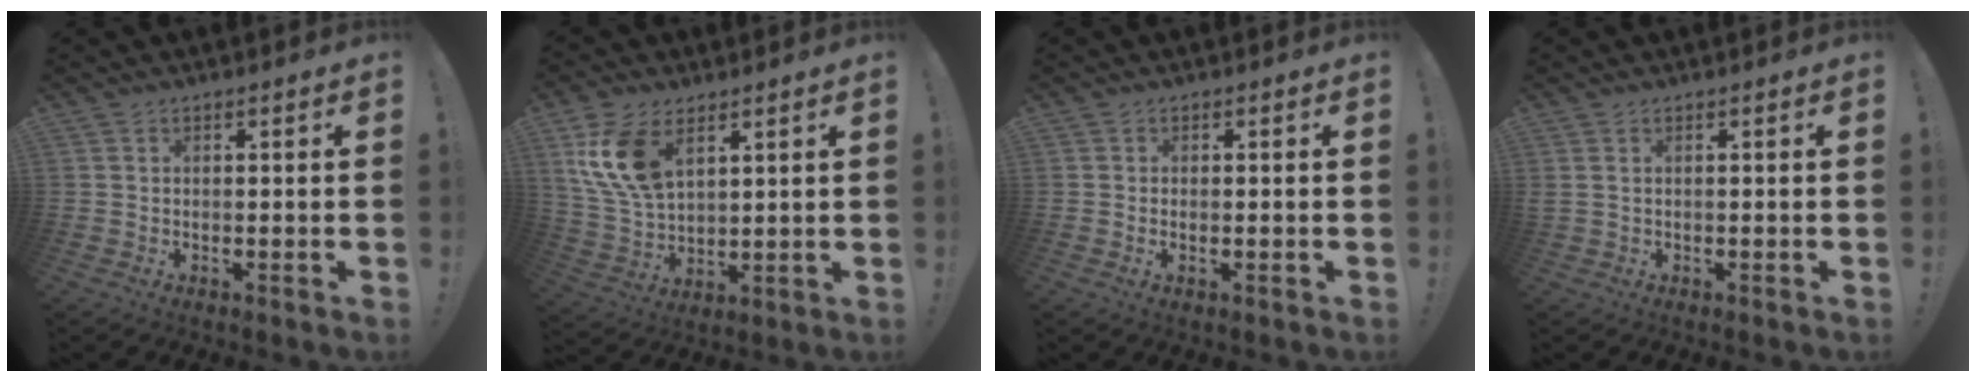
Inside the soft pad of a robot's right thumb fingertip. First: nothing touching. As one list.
[{"total": 13.8, "force": [6.5, 8.0, 9.2], "torque": [-0.192, -0.017, 0.125]}, {"total": 0.6, "force": [0.0, 0.2, 0.5], "torque": [-0.009, -0.001, 0.000]}, {"total": 0.6, "force": [0.3, 0.0, 0.5], "torque": [-0.015, 0.000, 0.006]}]